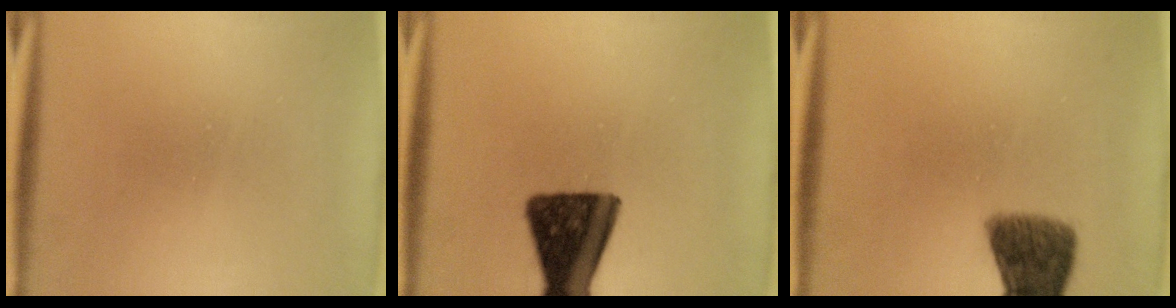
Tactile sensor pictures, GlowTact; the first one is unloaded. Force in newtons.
{"total": 15.1}
{"total": 8.3}